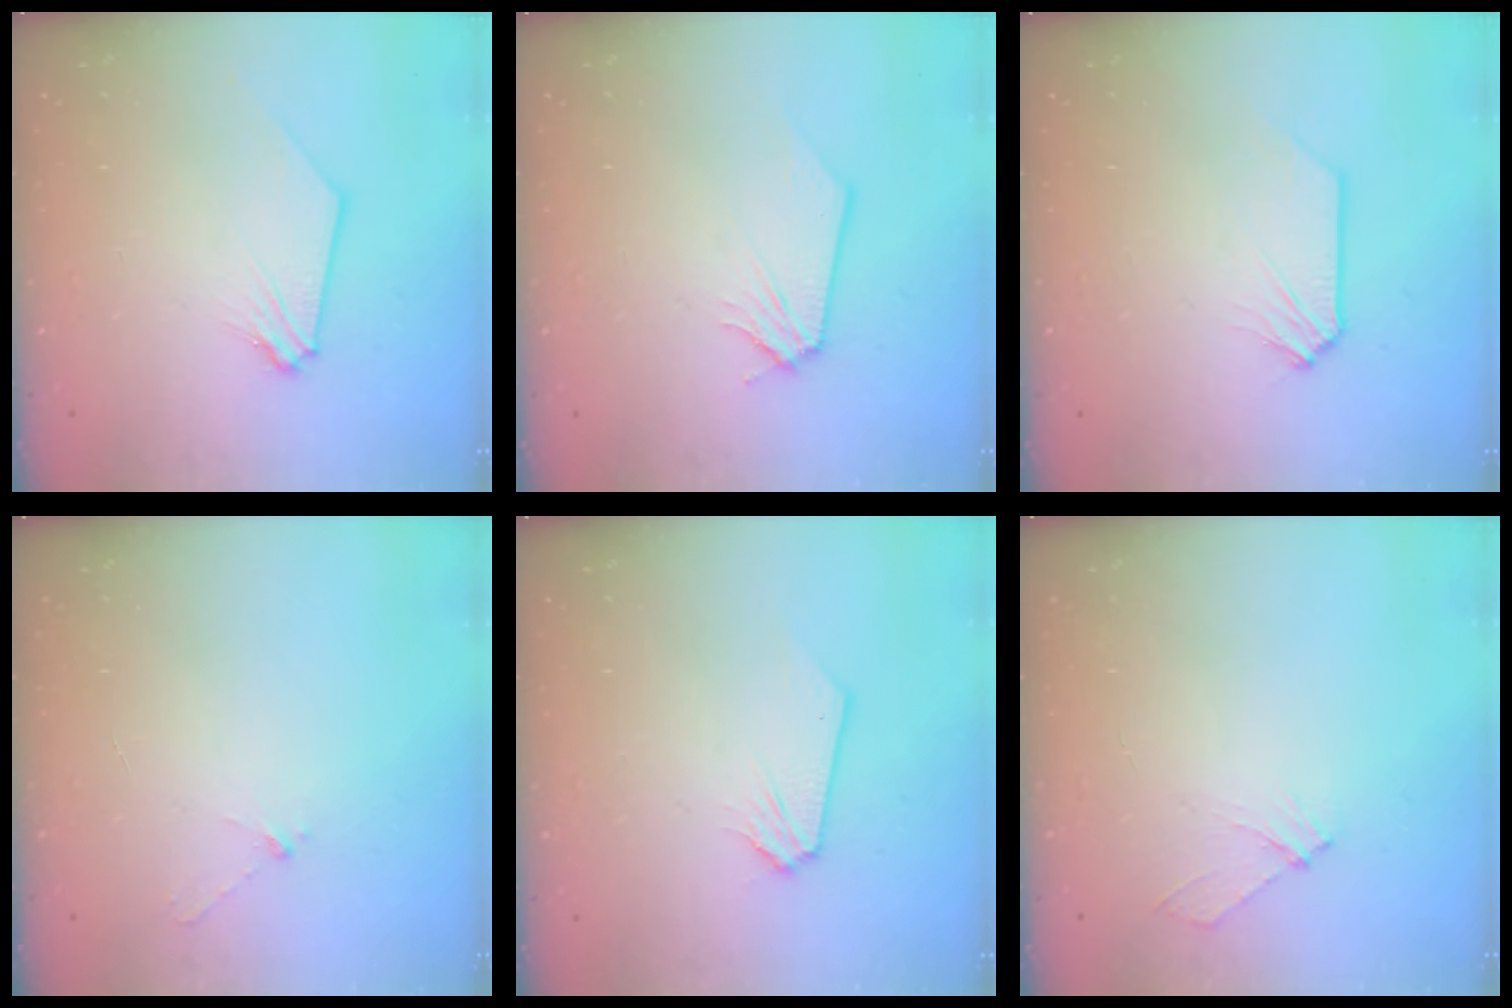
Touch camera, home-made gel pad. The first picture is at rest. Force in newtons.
{"total": 0.0}
{"total": 0.0}
{"total": 3.1, "press": 3.1, "slide": 0.4}
{"total": 0.0}
{"total": 3.9, "press": 3.8, "slide": 0.6}